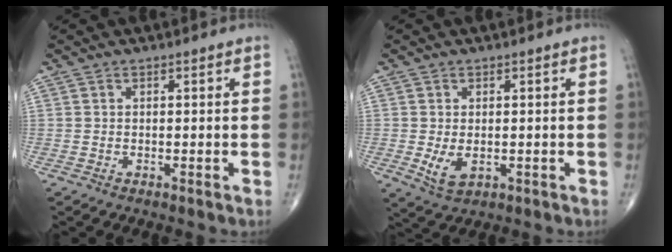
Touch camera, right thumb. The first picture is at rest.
{"total": 4.2, "force": [-0.7, 2.4, 3.3], "torque": [-0.060, -0.011, -0.003]}